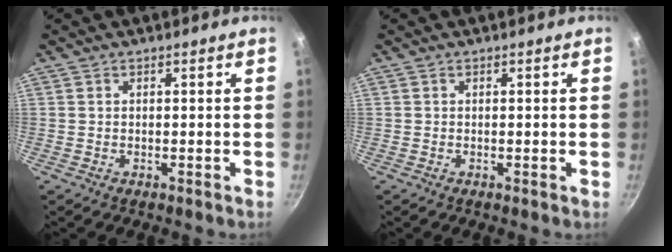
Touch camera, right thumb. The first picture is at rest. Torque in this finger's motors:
{"motor_torque": [0.47, 0.38, 0.23, -0.12, 0.01]}